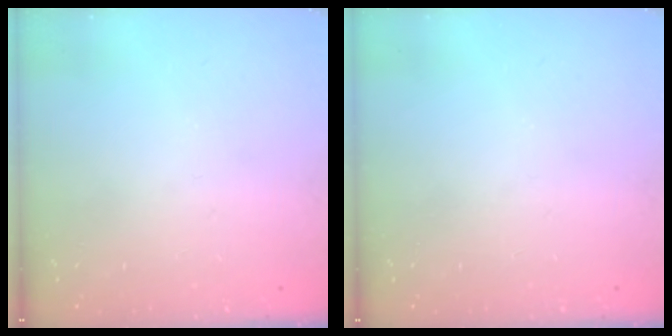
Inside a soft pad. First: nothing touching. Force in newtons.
{"total": 0.0}